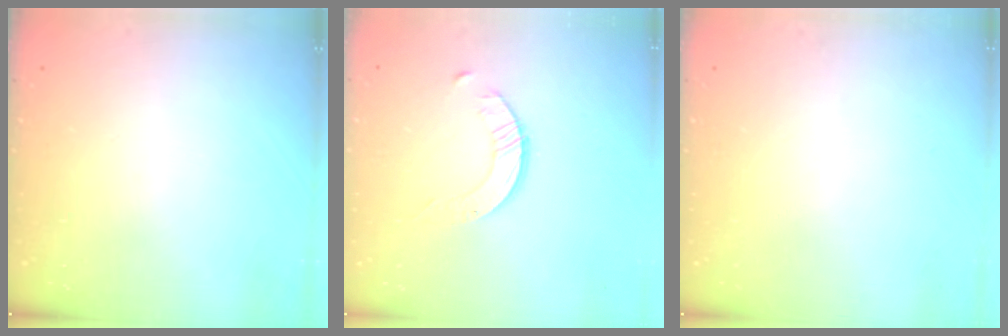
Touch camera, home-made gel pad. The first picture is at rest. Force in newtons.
{"total": 1.6, "press": 1.6, "slide": 0.2}
{"total": 0.0}